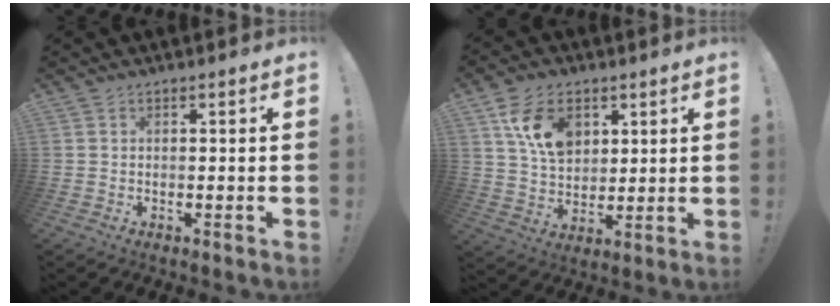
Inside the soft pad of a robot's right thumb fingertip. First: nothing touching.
{"total": 13.1, "force": [5.7, 8.9, 7.7], "torque": [-0.115, -0.010, 0.111]}